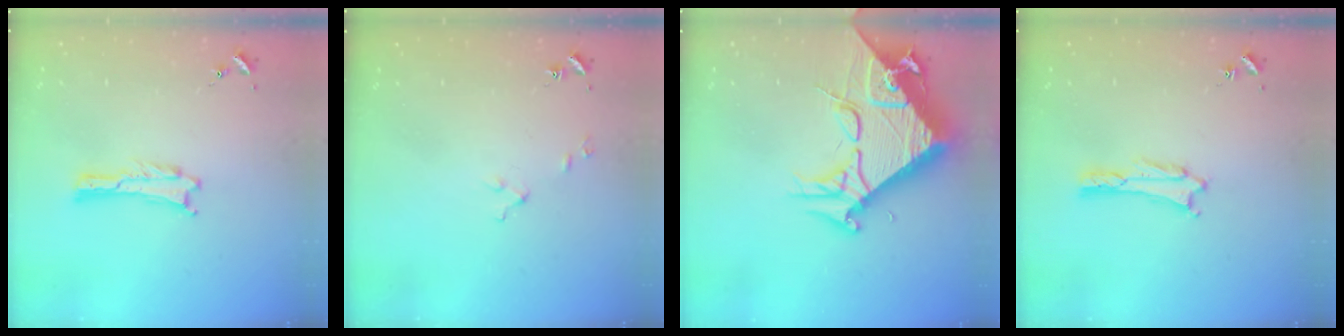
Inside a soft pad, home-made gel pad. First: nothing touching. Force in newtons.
{"total": 2.6, "press": 2.6, "slide": 0.3}
{"total": 17.0, "press": 16.9, "slide": 1.6}
{"total": 1.8, "press": 1.8, "slide": 0.2}